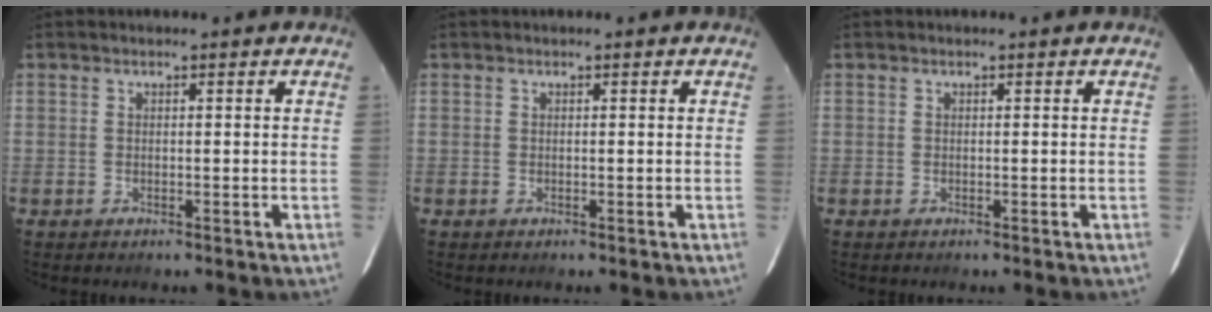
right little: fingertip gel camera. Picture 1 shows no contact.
{"total": 0.0}
{"total": 0.0}